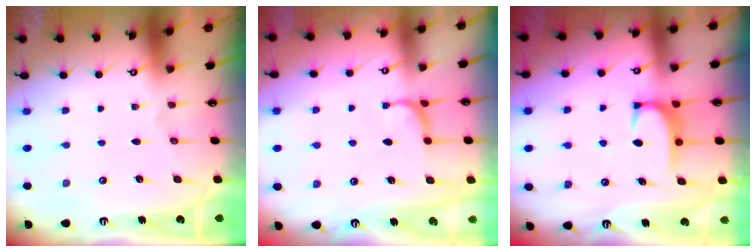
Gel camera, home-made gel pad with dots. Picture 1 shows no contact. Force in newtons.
{"total": 2.1, "press": 2.0, "slide": 0.6}
{"total": 2.8, "press": 2.7, "slide": 0.4}